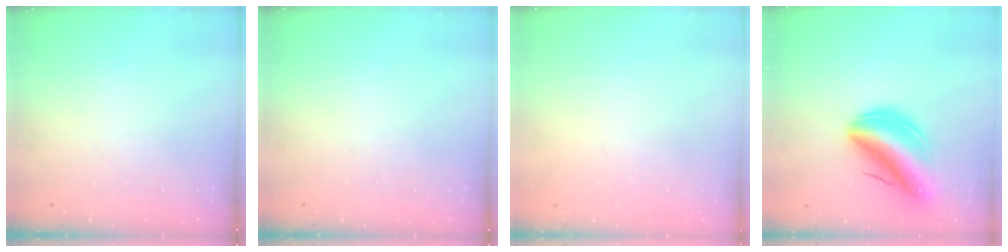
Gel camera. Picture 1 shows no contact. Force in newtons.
{"total": 0.0}
{"total": 2.0, "press": 2.0, "slide": 0.1}
{"total": 13.6, "press": 13.0, "slide": 4.0}